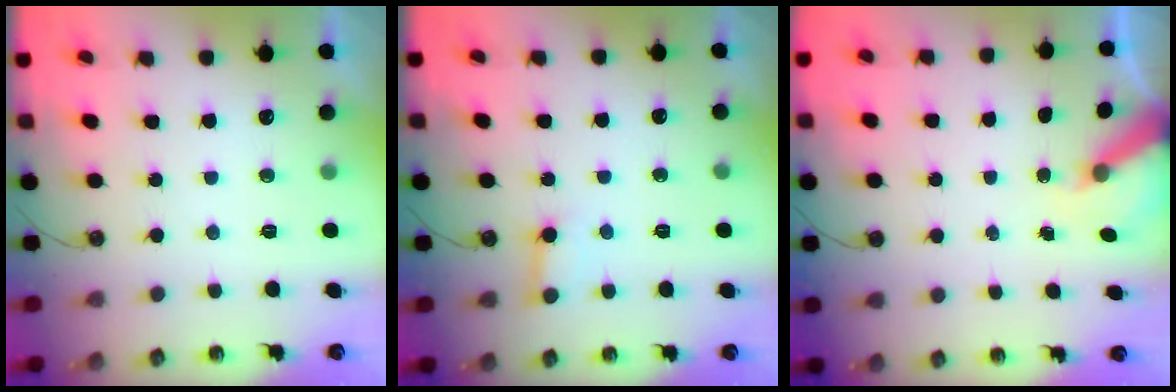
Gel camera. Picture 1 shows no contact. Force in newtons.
{"total": 5.7, "press": 5.7, "slide": 0.2}
{"total": 5.3, "press": 5.3, "slide": 0.7}